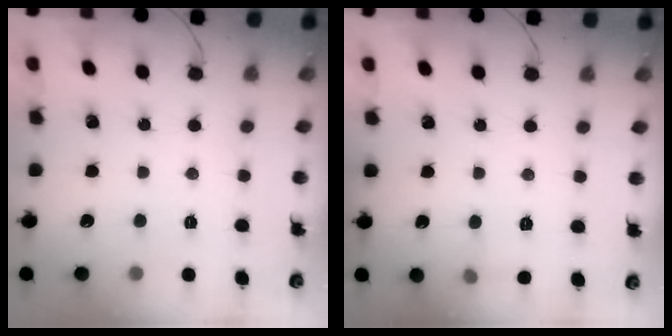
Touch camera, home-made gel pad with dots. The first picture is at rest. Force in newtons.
{"total": 4.6, "press": 4.3, "slide": 1.5}